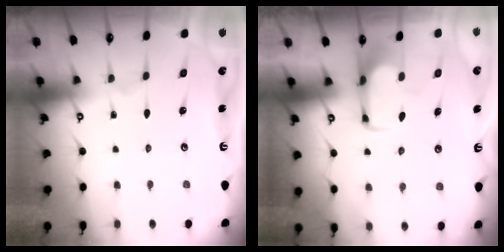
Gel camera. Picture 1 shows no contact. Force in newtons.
{"total": 1.6, "press": 1.5, "slide": 0.5}